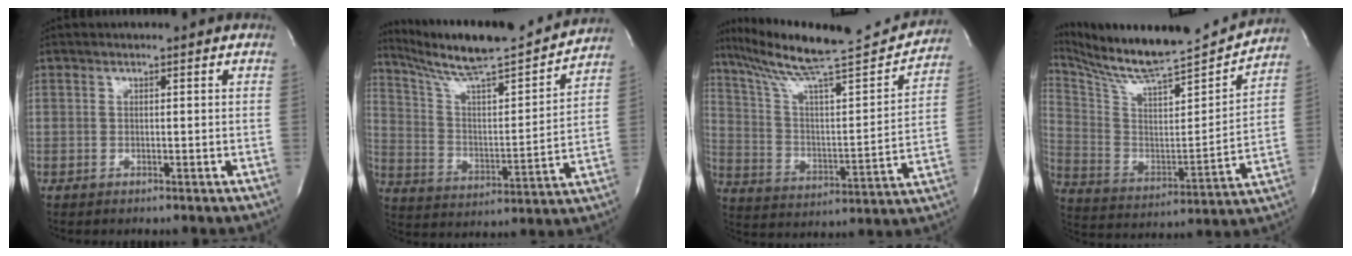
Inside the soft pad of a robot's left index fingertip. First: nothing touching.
{"total": 21.7, "force": [19.5, 1.4, 9.3], "torque": [-0.158, -0.012, 0.303]}
{"total": 23.1, "force": [20.8, 1.5, 9.9], "torque": [-0.170, -0.025, 0.315]}
{"total": 21.4, "force": [20.2, 0.9, 7.0], "torque": [-0.145, -0.043, 0.325]}